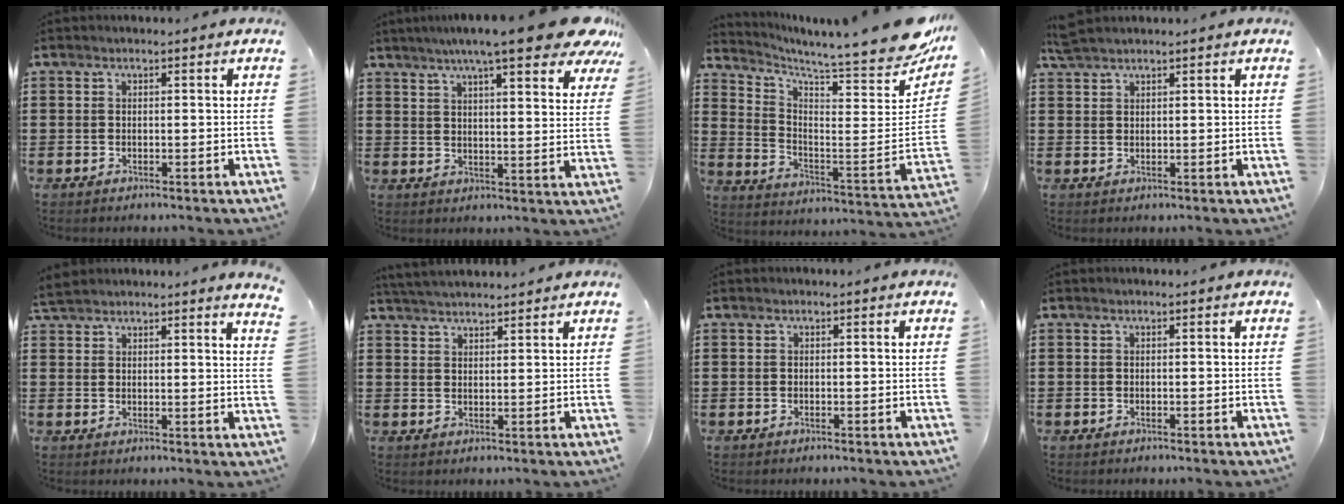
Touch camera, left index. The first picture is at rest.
{"total": 11.2, "force": [8.6, 1.2, 7.0], "torque": [-0.129, -0.026, 0.142]}
{"total": 7.3, "force": [6.5, -0.4, 3.2], "torque": [-0.070, -0.078, 0.101]}
{"total": 2.3, "force": [2.1, 0.3, 1.0], "torque": [-0.024, 0.001, 0.040]}
{"total": 3.9, "force": [3.8, -0.3, 0.8], "torque": [-0.028, -0.009, 0.073]}
{"total": 3.3, "force": [3.2, 0.1, 0.5], "torque": [-0.020, -0.007, 0.061]}
{"total": 0.0}
{"total": 0.0}